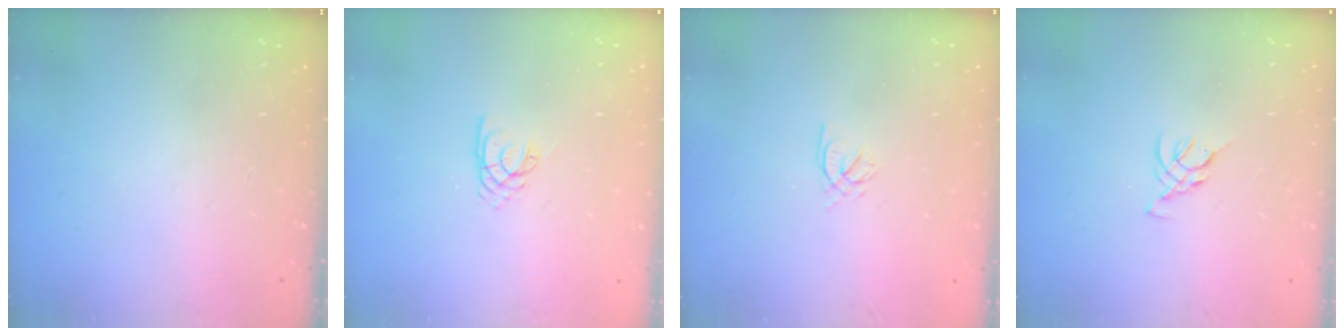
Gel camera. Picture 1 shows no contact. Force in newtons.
{"total": 1.9, "press": 1.9, "slide": 0.2}
{"total": 2.0, "press": 1.9, "slide": 0.5}
{"total": 3.2, "press": 3.2, "slide": 0.7}